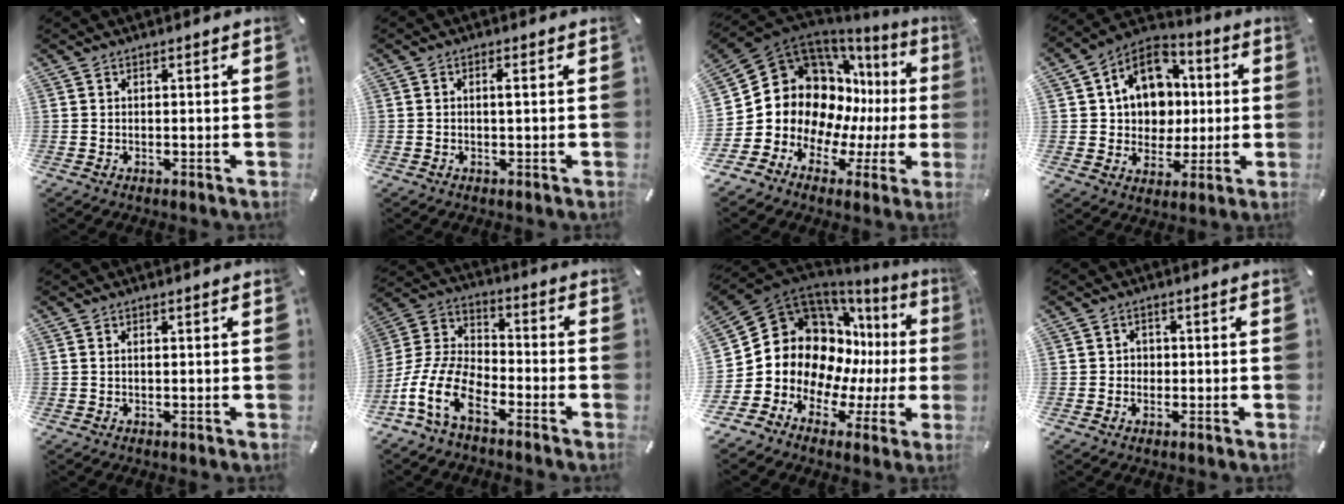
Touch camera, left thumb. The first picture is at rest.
{"total": 1.4, "force": [0.0, 0.4, 1.3], "torque": [-0.027, 0.003, 0.000]}
{"total": 17.3, "force": [2.7, 14.7, 8.8], "torque": [-0.159, -0.060, 0.074]}
{"total": 13.3, "force": [2.4, 11.9, 5.4], "torque": [-0.097, -0.008, 0.052]}
{"total": 0.6, "force": [0.0, 0.2, 0.6], "torque": [-0.011, 0.002, -0.001]}
{"total": 13.2, "force": [-8.7, 6.4, 7.6], "torque": [-0.177, 0.024, -0.170]}
{"total": 16.6, "force": [2.4, 14.2, 8.3], "torque": [-0.156, -0.053, 0.066]}
{"total": 2.5, "force": [-0.7, 2.4, 0.4], "torque": [-0.009, 0.008, -0.016]}